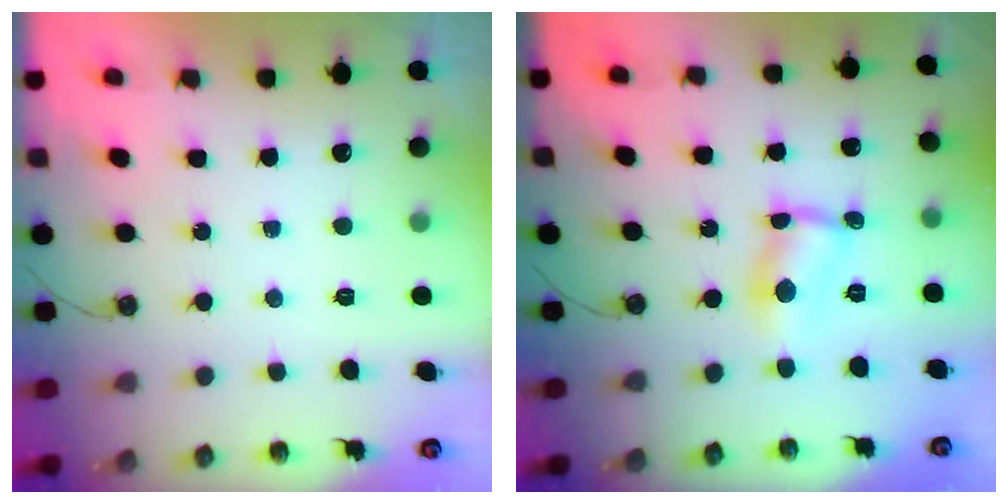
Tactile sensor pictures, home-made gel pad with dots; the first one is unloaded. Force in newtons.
{"total": 4.3, "press": 4.3, "slide": 0.2}